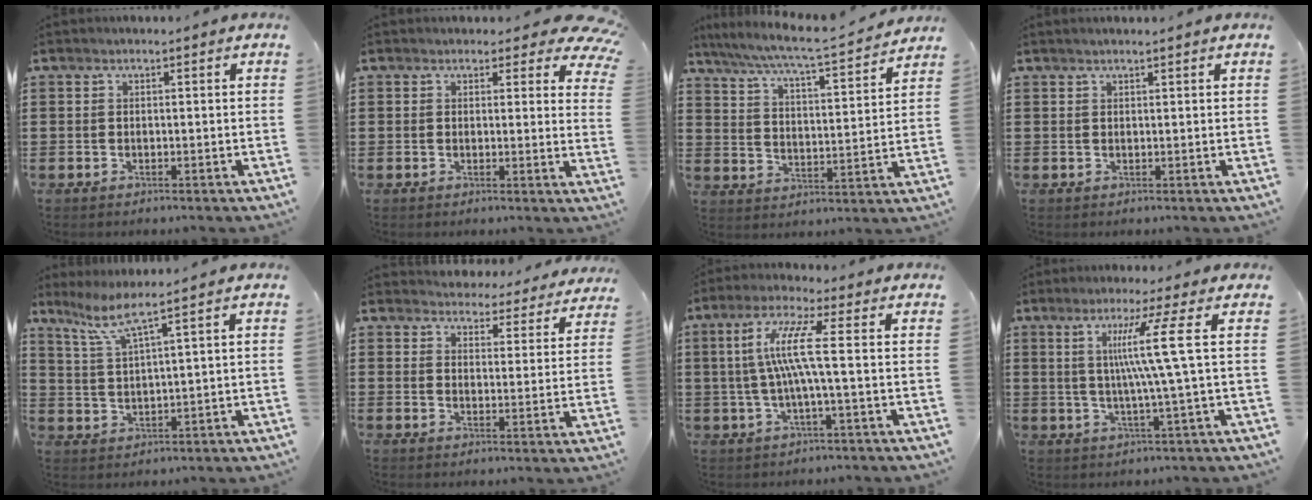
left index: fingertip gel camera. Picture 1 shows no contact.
{"total": 3.6, "force": [2.8, 1.7, 1.3], "torque": [-0.014, -0.010, 0.046]}
{"total": 5.9, "force": [5.3, -0.2, 2.6], "torque": [-0.073, -0.038, 0.084]}
{"total": 0.8, "force": [0.7, 0.0, 0.4], "torque": [-0.008, -0.001, 0.014]}
{"total": 4.6, "force": [3.0, -0.3, 3.4], "torque": [-0.079, -0.010, 0.049]}
{"total": 4.5, "force": [4.5, 0.5, -0.1], "torque": [-0.014, -0.031, 0.077]}
{"total": 7.8, "force": [0.2, 0.2, 7.8], "torque": [-0.172, -0.005, -0.012]}
{"total": 9.5, "force": [2.0, -1.4, 9.2], "torque": [-0.178, 0.002, 0.020]}